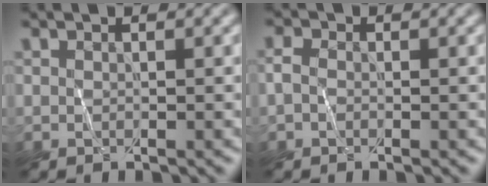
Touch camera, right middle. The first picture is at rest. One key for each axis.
{"total": 1.2, "fx": -0.5, "fy": 0.9, "fz": 0.6, "tx": -0.013, "ty": 0.009, "tz": -0.007}